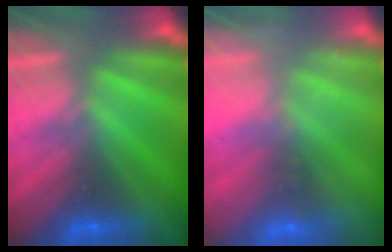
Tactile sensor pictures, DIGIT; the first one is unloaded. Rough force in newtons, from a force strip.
{"total": 2.3}